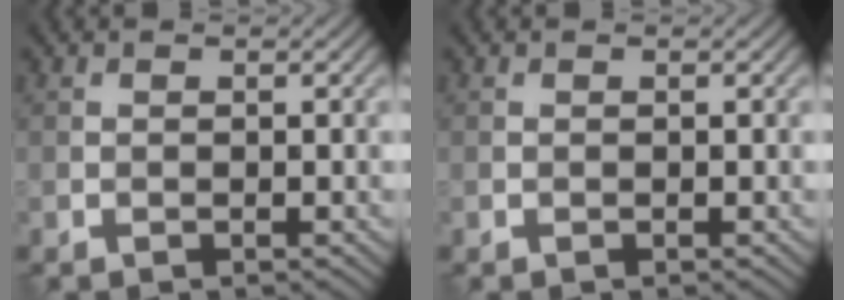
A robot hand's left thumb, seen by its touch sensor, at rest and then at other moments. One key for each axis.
{"total": 0.0}